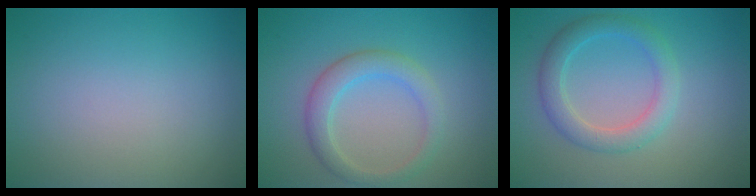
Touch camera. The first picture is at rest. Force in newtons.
{"total": 3.1, "press": 3.1, "slide": 0.2}
{"total": 3.4, "press": 3.4, "slide": 0.2}